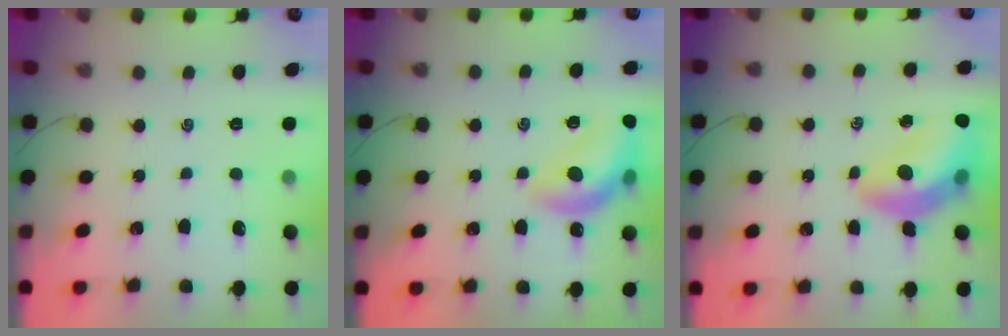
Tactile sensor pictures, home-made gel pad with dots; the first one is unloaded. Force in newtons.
{"total": 15.7, "press": 15.4, "slide": 3.3}
{"total": 11.8, "press": 11.3, "slide": 3.3}